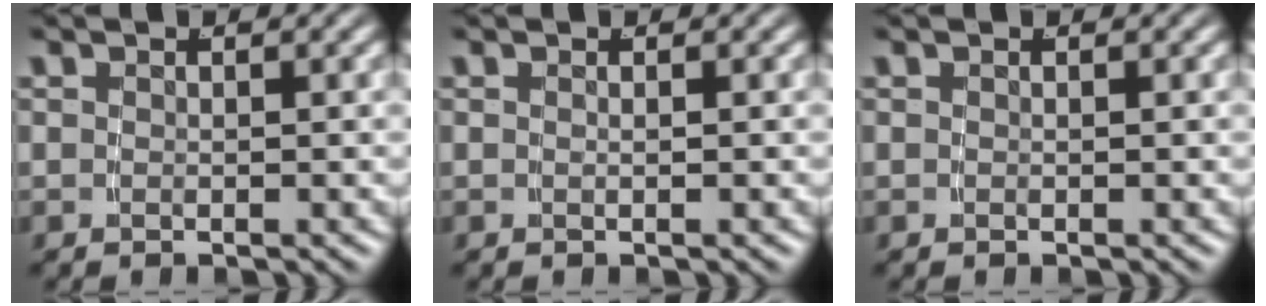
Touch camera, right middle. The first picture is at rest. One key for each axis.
{"total": 0.8, "fx": -0.2, "fy": -0.7, "fz": 0.2, "tx": -0.003, "ty": -0.001, "tz": 0.001}
{"total": 0.0}